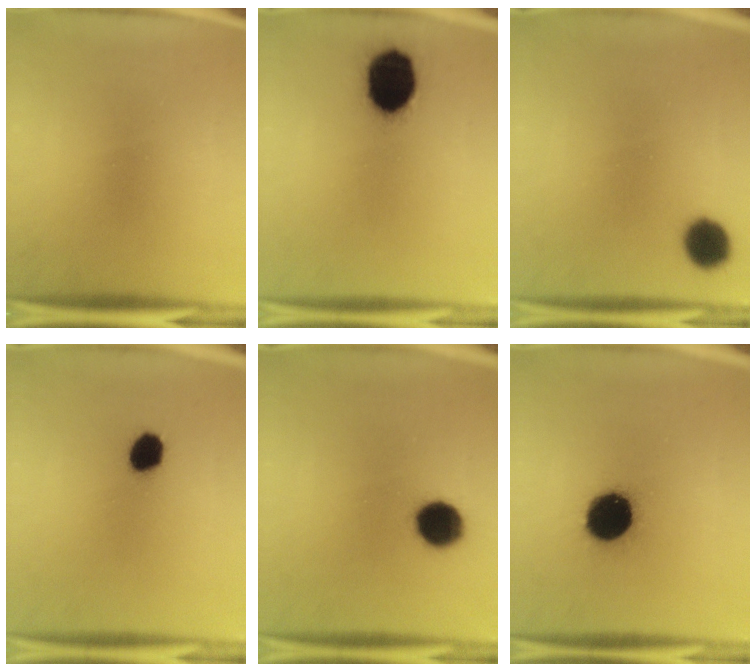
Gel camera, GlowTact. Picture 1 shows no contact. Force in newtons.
{"total": 16.0}
{"total": 6.9}
{"total": 6.1}
{"total": 10.3}
{"total": 16.2}